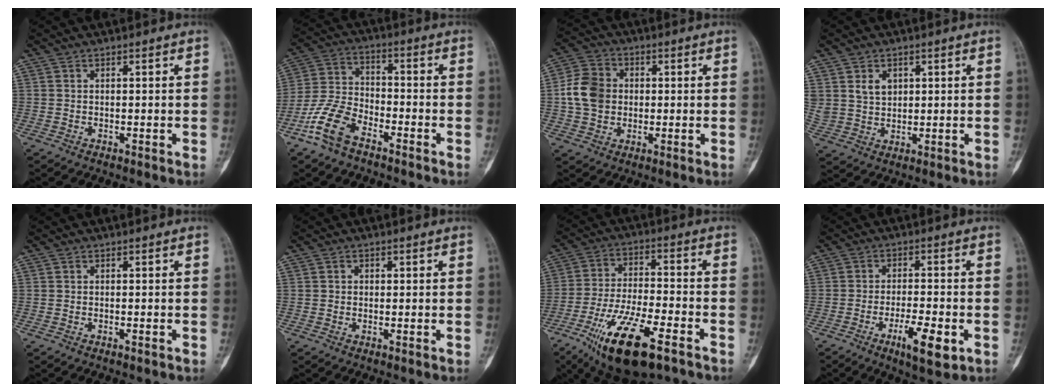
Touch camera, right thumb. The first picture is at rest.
{"total": 10.4, "force": [-6.4, 5.2, 6.3], "torque": [-0.138, 0.034, -0.134]}
{"total": 9.0, "force": [0.2, 7.4, 5.1], "torque": [-0.081, 0.014, -0.004]}
{"total": 5.5, "force": [2.2, 4.1, 2.9], "torque": [-0.042, -0.009, 0.051]}
{"total": 0.0}
{"total": 0.9, "force": [0.1, 0.8, 0.3], "torque": [0.001, 0.002, -0.001]}
{"total": 17.9, "force": [-9.7, 6.0, 13.8], "torque": [-0.260, 0.029, -0.164]}
{"total": 8.2, "force": [-3.5, 2.3, 7.1], "torque": [-0.120, 0.006, -0.053]}